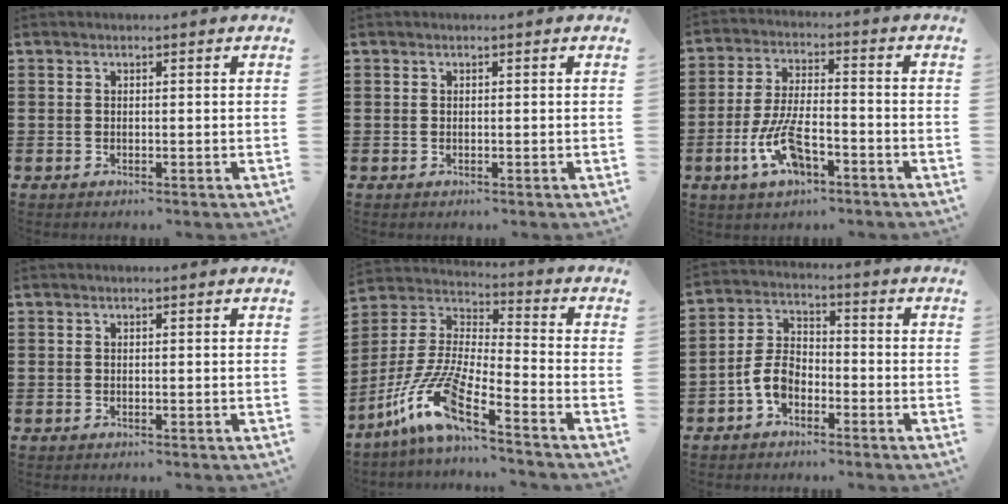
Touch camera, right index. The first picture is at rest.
{"total": 0.0}
{"total": 9.4, "force": [-3.9, 3.7, 7.7], "torque": [-0.177, -0.009, -0.073]}
{"total": 0.0}
{"total": 11.6, "force": [-8.5, 1.0, 7.8], "torque": [-0.196, -0.016, -0.179]}
{"total": 5.7, "force": [-2.5, 3.7, 3.6], "torque": [-0.093, 0.007, -0.054]}